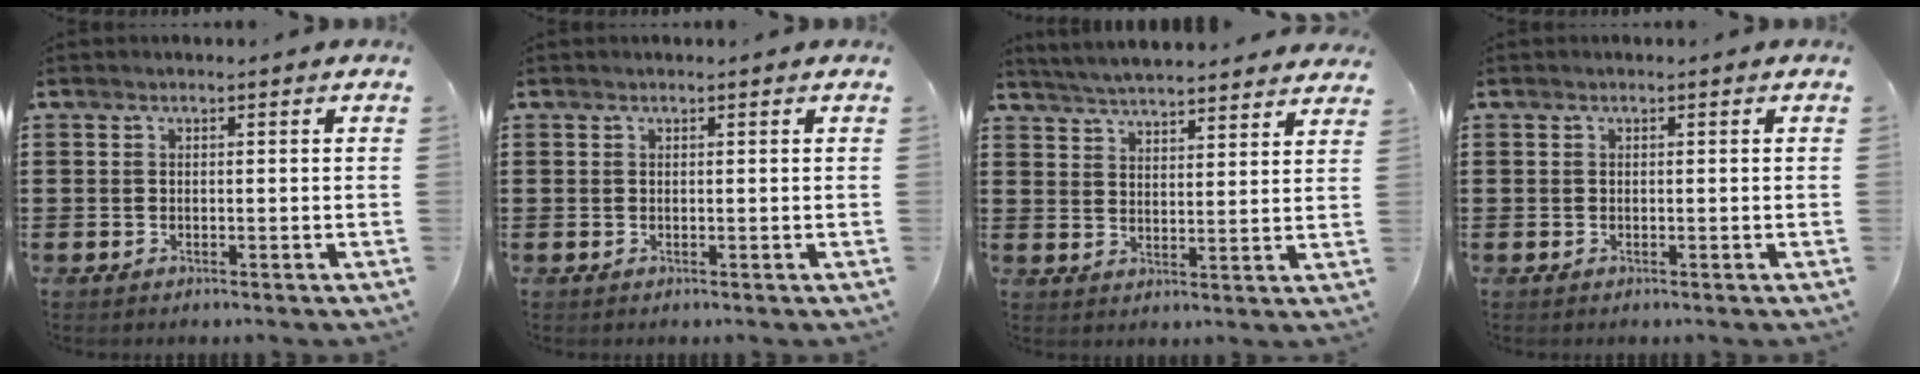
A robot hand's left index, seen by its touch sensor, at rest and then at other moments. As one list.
[{"total": 0.0}, {"total": 5.1, "force": [5.0, -0.3, 0.6], "torque": [-0.030, -0.024, 0.089]}, {"total": 0.0}]